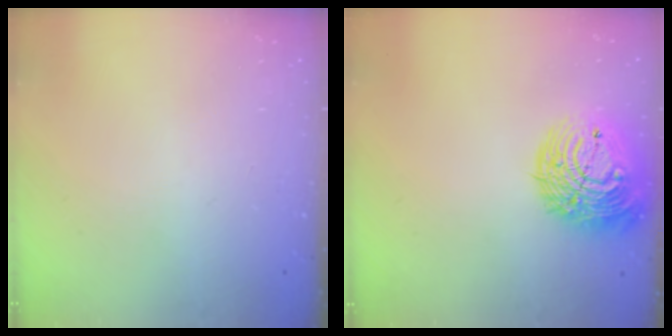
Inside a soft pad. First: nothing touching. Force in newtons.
{"total": 17.9, "press": 17.8, "slide": 1.9}